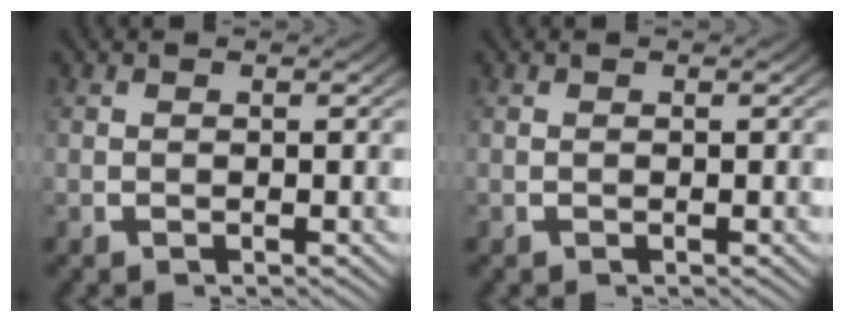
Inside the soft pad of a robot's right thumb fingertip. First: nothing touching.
{"total": 0.0}